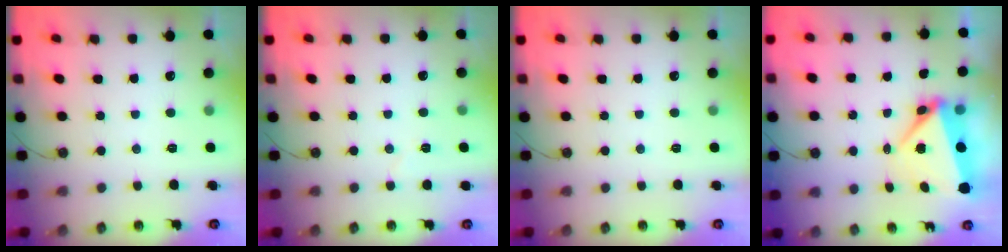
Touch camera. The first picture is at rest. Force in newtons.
{"total": 2.9, "press": 2.4, "slide": 1.7}
{"total": 0.0}
{"total": 6.5, "press": 6.4, "slide": 1.1}